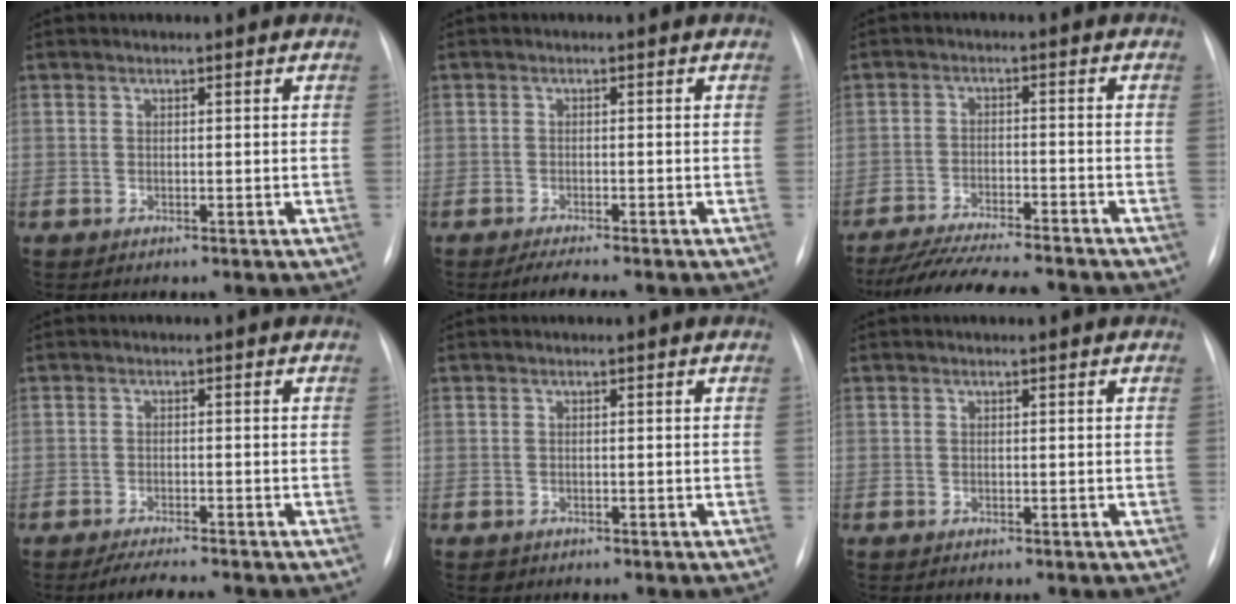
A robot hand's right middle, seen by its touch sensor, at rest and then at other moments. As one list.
[{"total": 2.9, "force": [-2.4, 0.0, 1.6], "torque": [-0.031, -0.008, -0.037]}, {"total": 14.2, "force": [-12.7, 1.2, 6.3], "torque": [-0.103, -0.018, -0.193]}, {"total": 4.3, "force": [-3.7, 0.1, 2.1], "torque": [-0.036, -0.014, -0.059]}, {"total": 0.9, "force": [-0.7, 0.7, 0.1], "torque": [-0.005, 0.002, -0.008]}, {"total": 0.0}]